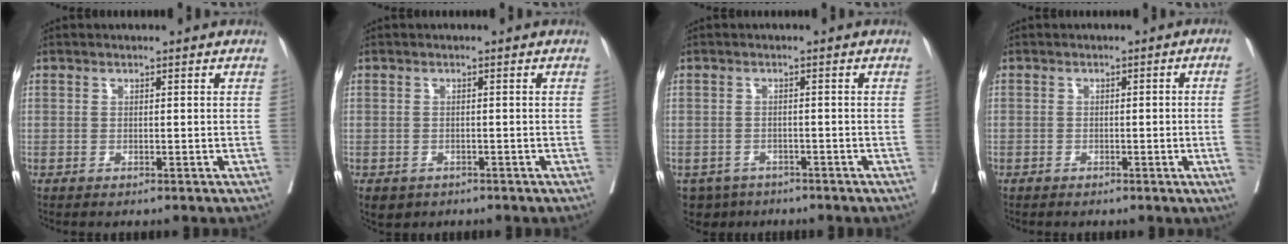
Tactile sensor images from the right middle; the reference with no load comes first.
{"total": 4.4, "force": [-2.9, 3.1, 1.4], "torque": [-0.027, -0.004, -0.040]}
{"total": 5.3, "force": [-3.9, 3.5, 0.6], "torque": [-0.010, -0.003, -0.058]}
{"total": 4.0, "force": [-0.9, -1.1, 3.8], "torque": [-0.047, -0.003, -0.014]}